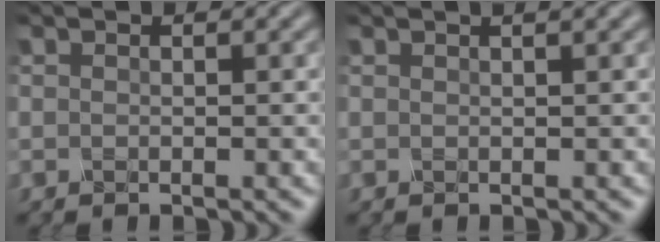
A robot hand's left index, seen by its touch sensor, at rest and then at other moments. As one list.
[{"total": 2.4, "force": [1.4, 0.9, 1.7], "torque": [-0.009, 0.009, 0.001]}]